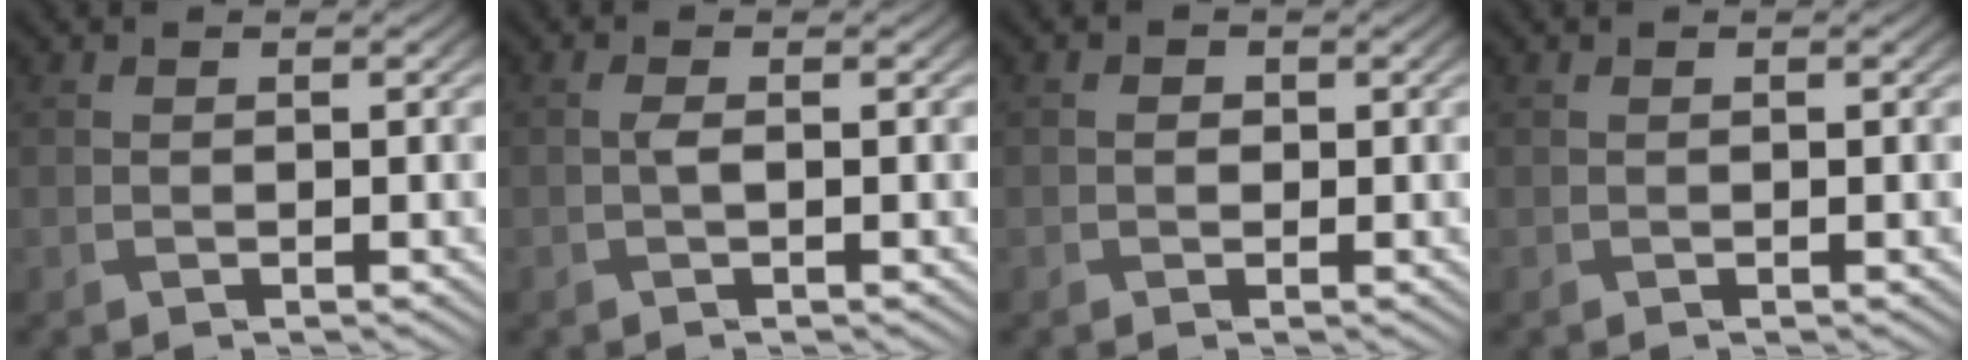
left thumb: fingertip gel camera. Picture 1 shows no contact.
{"total": 1.2, "force": [0.0, 0.2, 1.1], "torque": [-0.025, 0.002, 0.000]}
{"total": 0.9, "force": [0.0, 0.8, 0.4], "torque": [-0.005, -0.004, -0.003]}
{"total": 0.0}